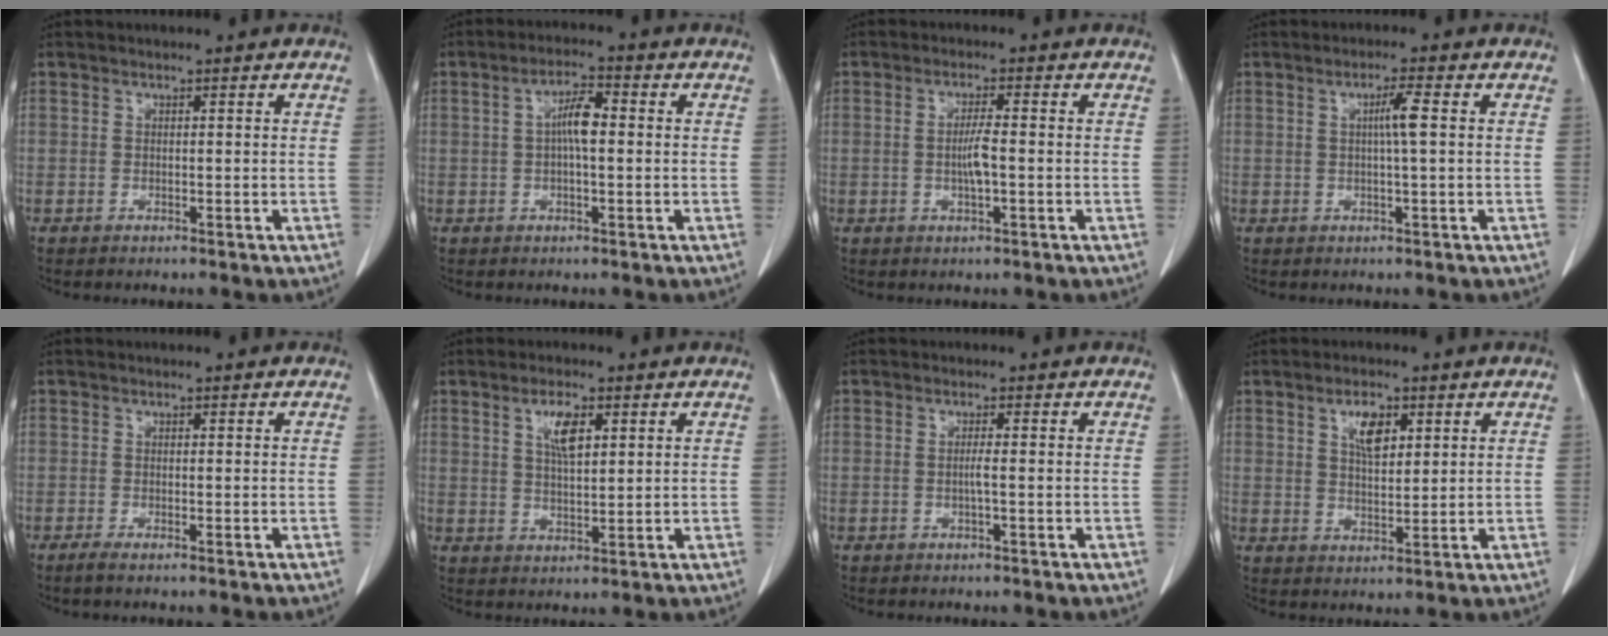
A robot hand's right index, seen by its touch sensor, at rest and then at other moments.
{"total": 4.6, "force": [0.2, 1.1, 4.4], "torque": [-0.084, 0.012, 0.001]}
{"total": 3.5, "force": [-0.3, 0.4, 3.5], "torque": [-0.066, -0.001, -0.004]}
{"total": 3.2, "force": [0.5, -0.3, 3.1], "torque": [-0.054, 0.002, 0.009]}
{"total": 1.2, "force": [-0.9, 0.0, 0.8], "torque": [-0.020, -0.004, -0.018]}
{"total": 4.8, "force": [2.0, 1.4, 4.1], "torque": [-0.080, 0.001, 0.040]}
{"total": 1.3, "force": [-0.1, -0.2, 1.3], "torque": [-0.023, 0.001, -0.001]}
{"total": 4.9, "force": [2.2, 2.1, 3.8], "torque": [-0.071, 0.002, 0.042]}